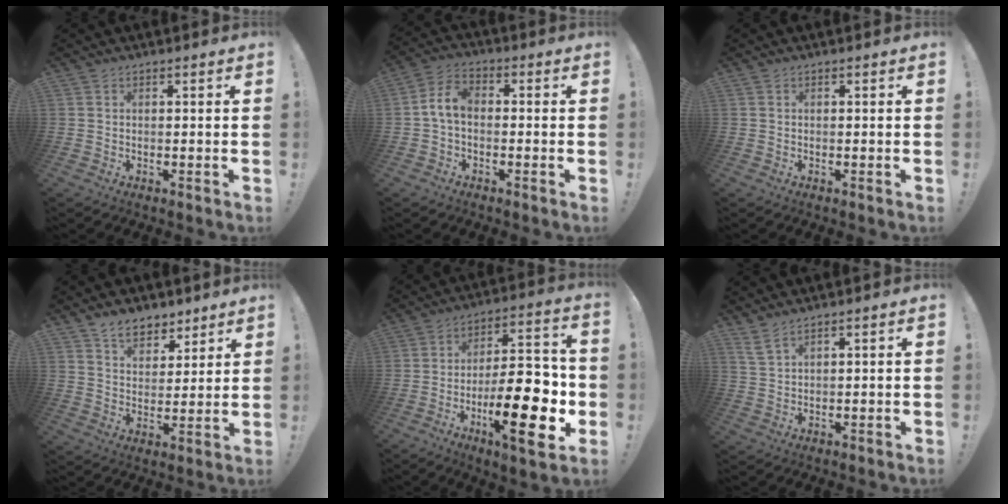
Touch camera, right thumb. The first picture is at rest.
{"total": 6.8, "force": [-0.7, 4.0, 5.5], "torque": [-0.108, 0.010, -0.008]}
{"total": 0.0}
{"total": 8.2, "force": [6.4, 4.6, 2.3], "torque": [-0.034, -0.045, 0.123]}
{"total": 23.8, "force": [-6.8, 8.5, 21.2], "torque": [-0.323, 0.035, -0.101]}
{"total": 4.0, "force": [3.1, 0.5, 2.5], "torque": [-0.054, -0.012, 0.059]}